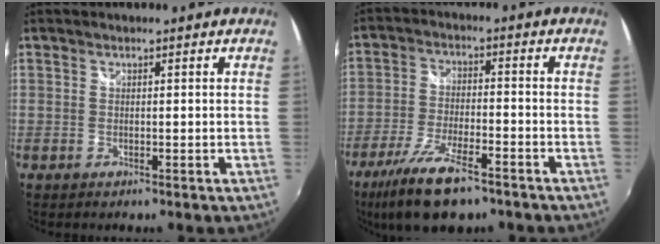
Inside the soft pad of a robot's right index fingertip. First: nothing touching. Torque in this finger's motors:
{"motor_torque": [1.19, -0.94, 0.42, 0.09]}